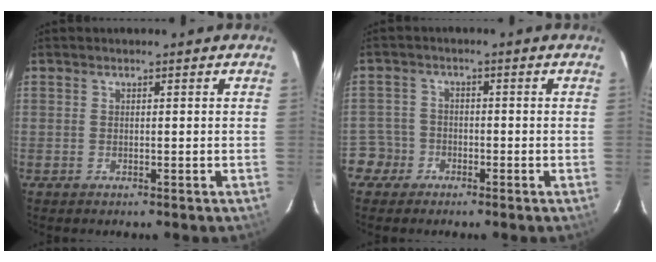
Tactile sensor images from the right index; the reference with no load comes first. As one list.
[{"total": 4.2, "force": [-2.3, 3.5, -0.4], "torque": [0.012, 0.025, -0.045]}]